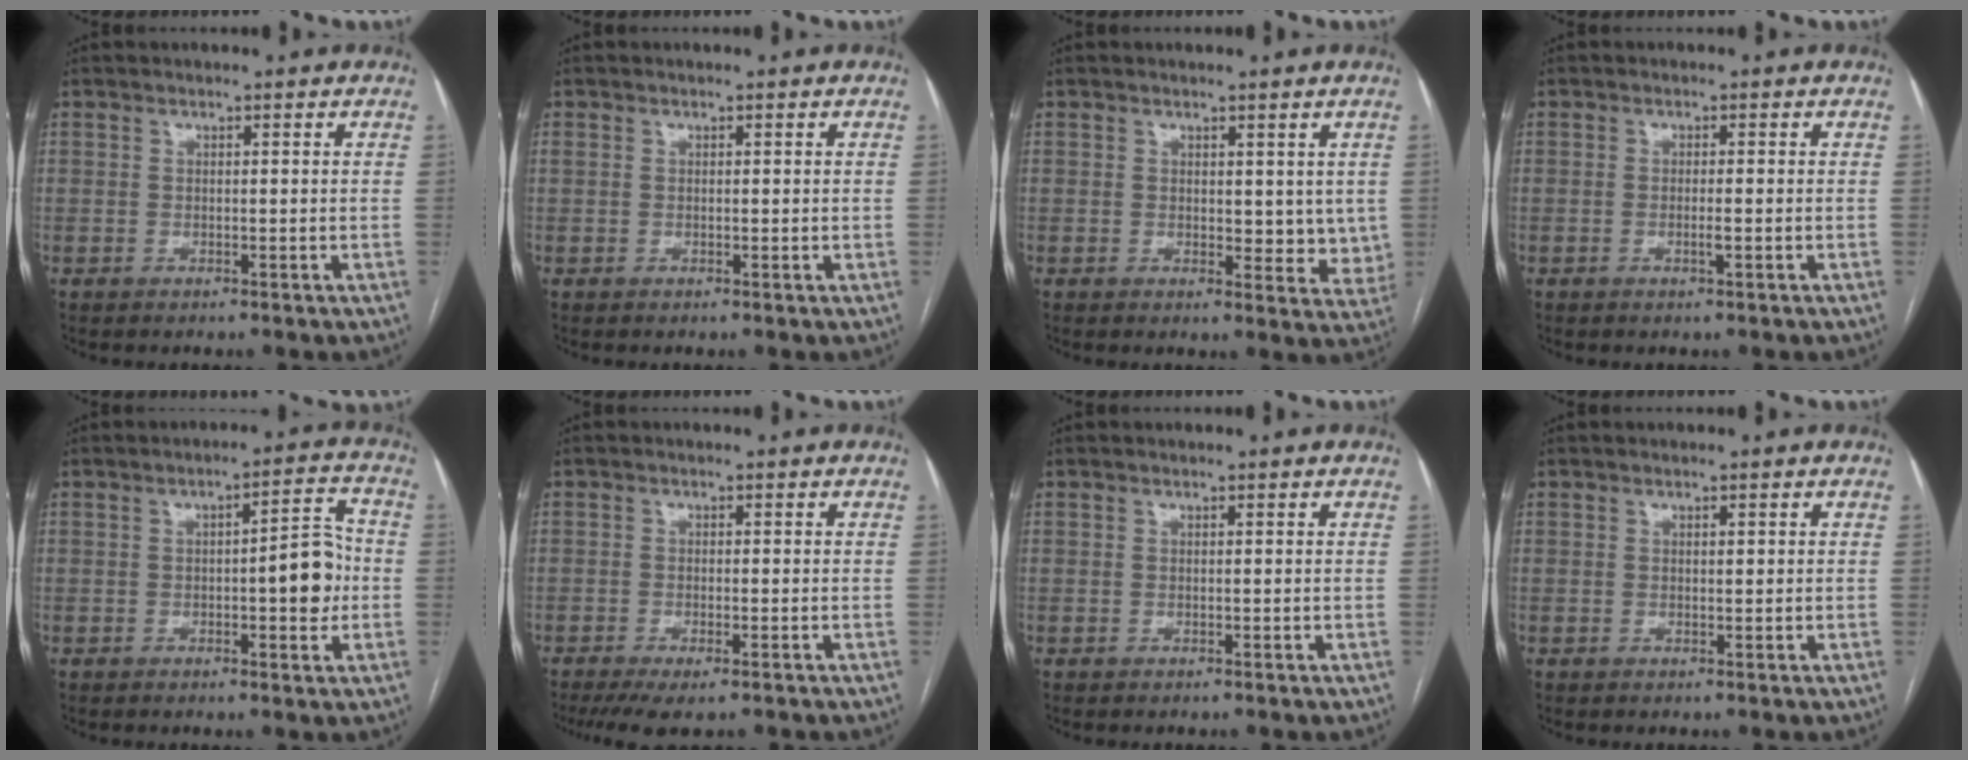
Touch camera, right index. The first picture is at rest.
{"total": 0.7, "force": [0.0, 0.3, 0.6], "torque": [-0.018, 0.006, 0.004]}
{"total": 5.1, "force": [0.8, 3.1, 4.1], "torque": [-0.033, -0.012, 0.012]}
{"total": 1.6, "force": [-0.6, -0.1, 1.4], "torque": [-0.029, -0.002, -0.011]}
{"total": 7.3, "force": [-0.9, 1.9, 7.0], "torque": [-0.088, 0.017, -0.011]}
{"total": 6.3, "force": [-4.6, 1.4, 4.0], "torque": [-0.061, -0.014, -0.073]}
{"total": 0.0}
{"total": 0.5, "force": [0.2, 0.2, 0.5], "torque": [-0.008, 0.000, 0.003]}